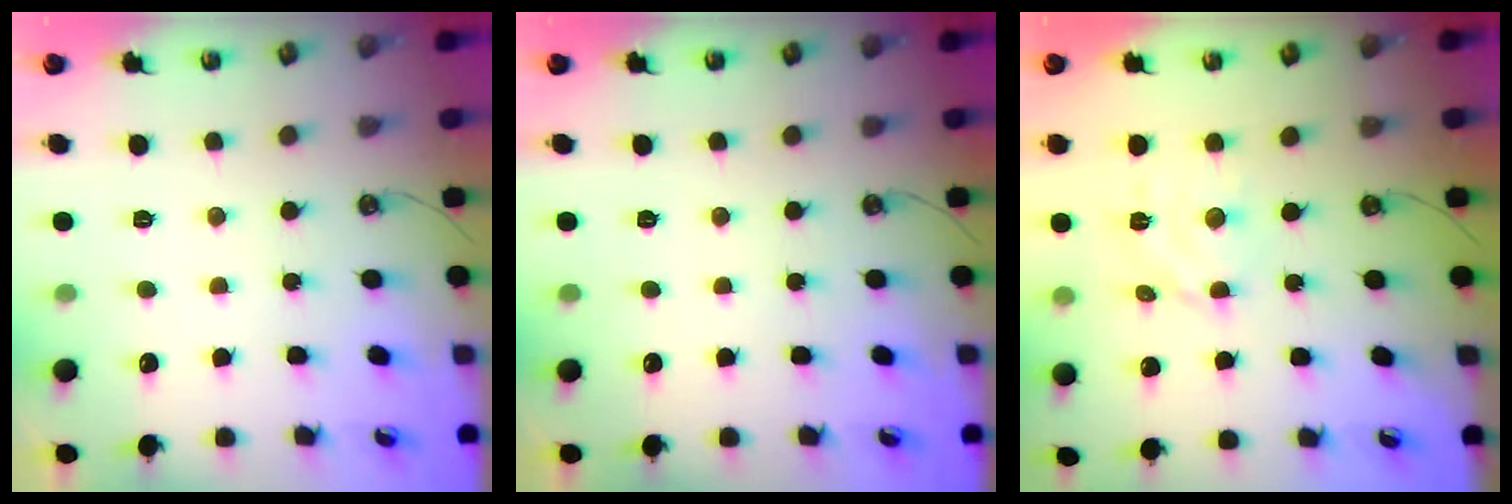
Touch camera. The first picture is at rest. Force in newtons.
{"total": 0.0}
{"total": 7.1, "press": 7.1, "slide": 0.2}